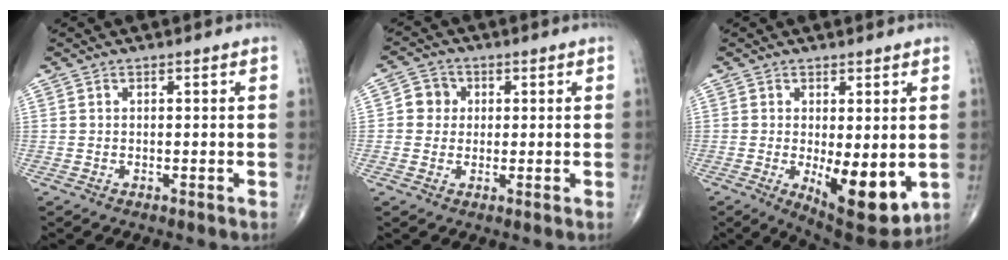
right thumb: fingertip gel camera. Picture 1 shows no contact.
{"total": 4.3, "force": [0.5, 4.1, 1.3], "torque": [0.005, 0.006, 0.001]}
{"total": 11.5, "force": [-1.8, 4.4, 10.5], "torque": [-0.138, -0.028, -0.013]}